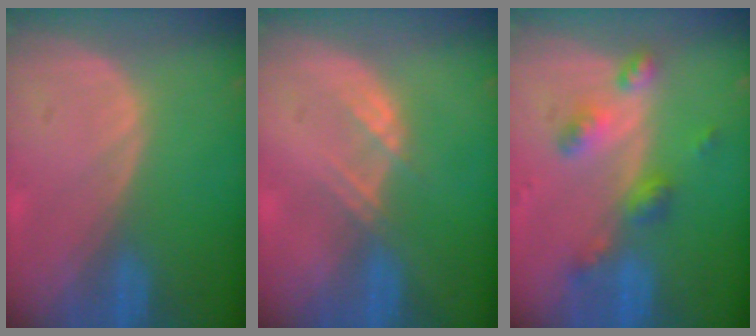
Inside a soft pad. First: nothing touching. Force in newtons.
{"total": 2.3, "press": 2.3, "slide": 0.2}
{"total": 6.0, "press": 5.2, "slide": 3.0}